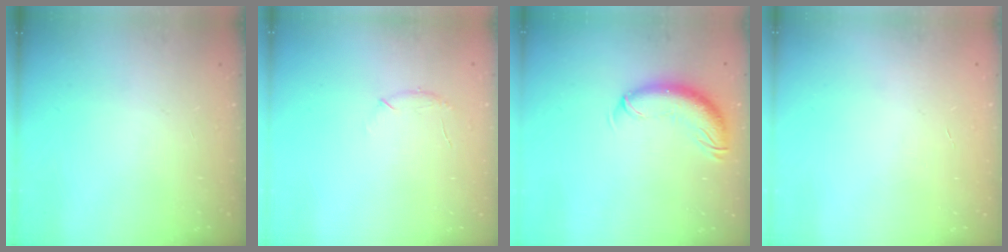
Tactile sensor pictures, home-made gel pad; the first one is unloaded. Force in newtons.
{"total": 6.9, "press": 6.7, "slide": 1.8}
{"total": 10.6, "press": 10.4, "slide": 2.2}
{"total": 0.6, "press": 0.6, "slide": 0.2}